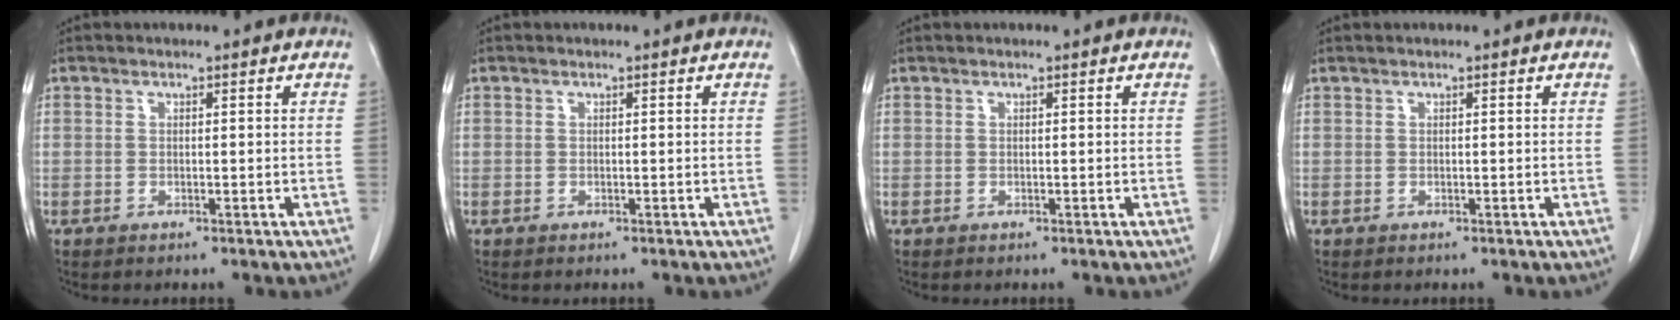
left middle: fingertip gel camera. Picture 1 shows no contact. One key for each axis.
{"total": 0.0}
{"total": 0.0}
{"total": 0.0}